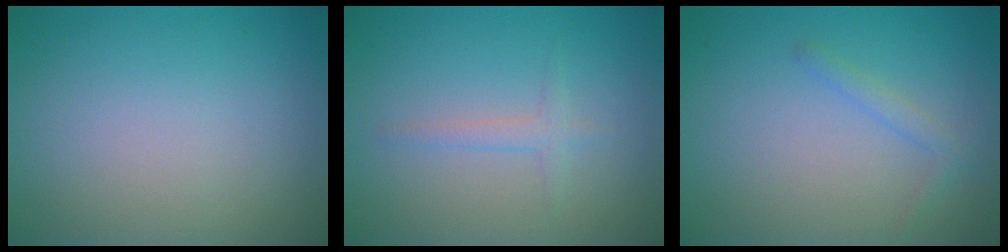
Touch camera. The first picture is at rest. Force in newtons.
{"total": 1.2, "press": 1.2, "slide": 0.1}
{"total": 1.2, "press": 1.2, "slide": 0.1}